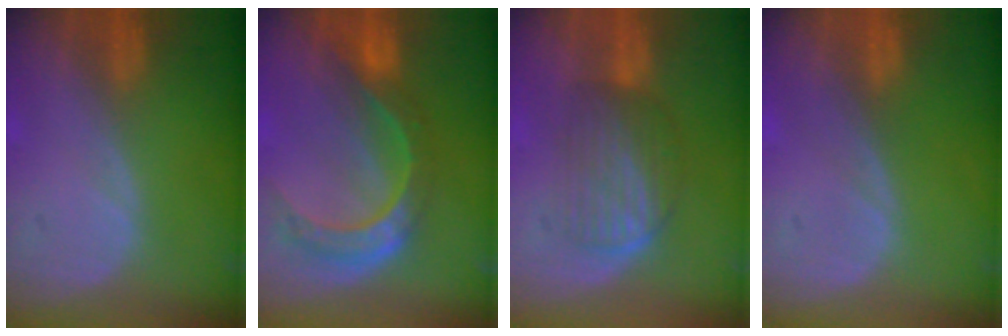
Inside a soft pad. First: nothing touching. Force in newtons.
{"total": 8.8, "press": 7.4, "slide": 4.9}
{"total": 5.8, "press": 5.6, "slide": 1.7}
{"total": 0.0}